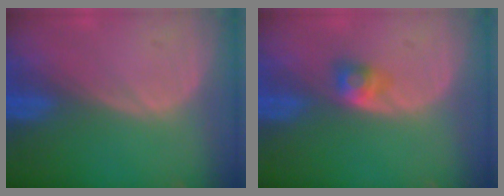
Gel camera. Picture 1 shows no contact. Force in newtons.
{"total": 2.7, "press": 2.4, "slide": 1.1}